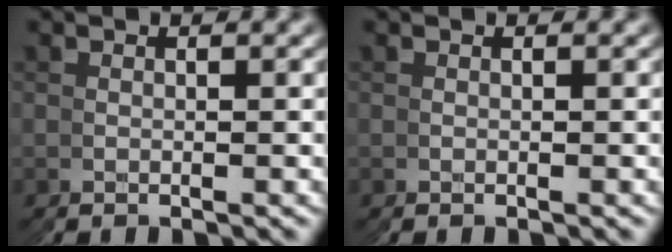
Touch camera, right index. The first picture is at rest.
{"total": 0.0}